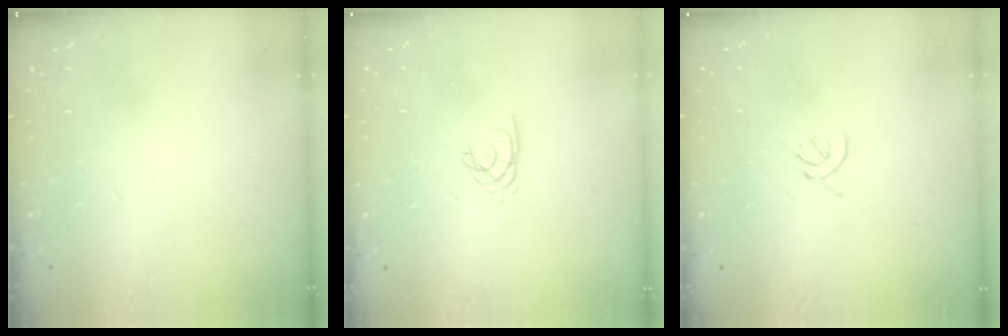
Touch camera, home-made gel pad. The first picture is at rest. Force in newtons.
{"total": 2.1, "press": 2.1, "slide": 0.3}
{"total": 2.2, "press": 2.1, "slide": 0.6}